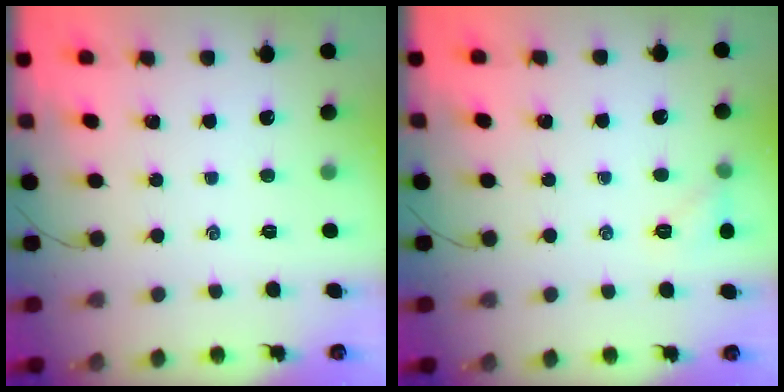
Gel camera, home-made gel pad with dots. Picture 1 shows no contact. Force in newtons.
{"total": 5.4, "press": 5.3, "slide": 1.4}